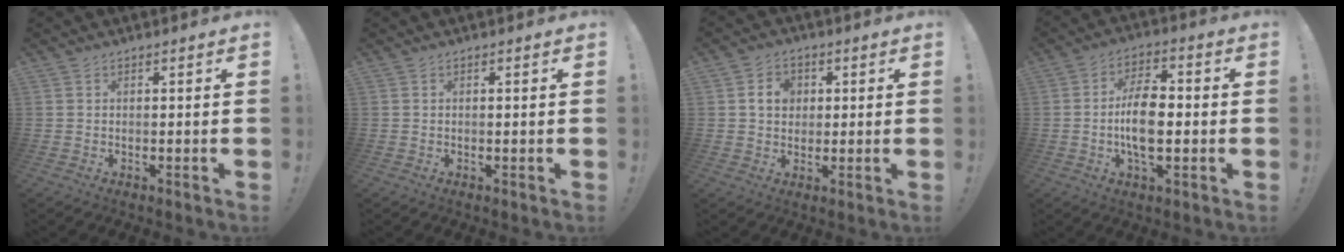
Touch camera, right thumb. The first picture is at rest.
{"total": 0.0}
{"total": 6.4, "force": [1.3, 5.4, 3.3], "torque": [-0.047, 0.008, 0.022]}
{"total": 11.6, "force": [-1.8, 6.1, 9.7], "torque": [-0.178, 0.005, -0.034]}